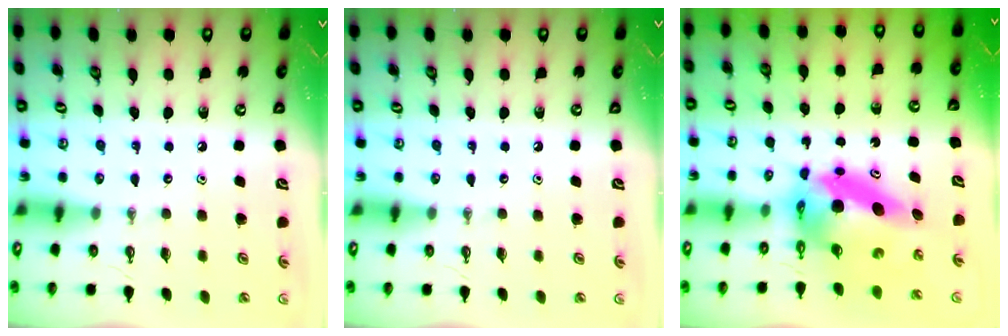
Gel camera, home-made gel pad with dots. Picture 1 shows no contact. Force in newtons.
{"total": 0.0}
{"total": 9.2, "press": 9.2, "slide": 0.9}